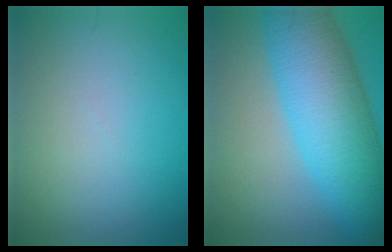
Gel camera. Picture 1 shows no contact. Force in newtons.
{"total": 10.8, "press": 10.8, "slide": 0.1}